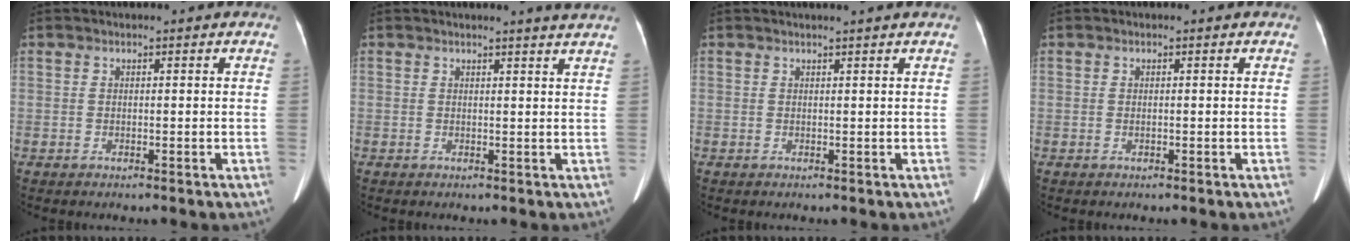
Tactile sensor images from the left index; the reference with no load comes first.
{"total": 3.5, "force": [3.1, -0.7, 1.2], "torque": [-0.017, -0.004, 0.023]}
{"total": 1.7, "force": [1.5, -0.3, 0.7], "torque": [-0.009, 0.010, 0.021]}
{"total": 0.0}